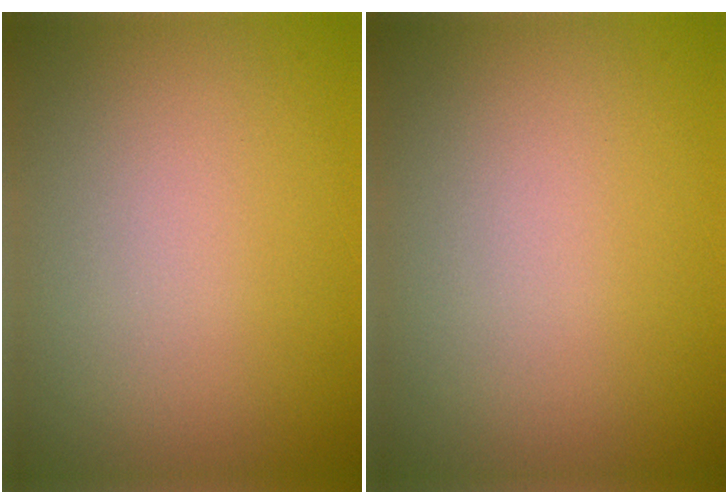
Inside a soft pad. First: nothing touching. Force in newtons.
{"total": 0.0}